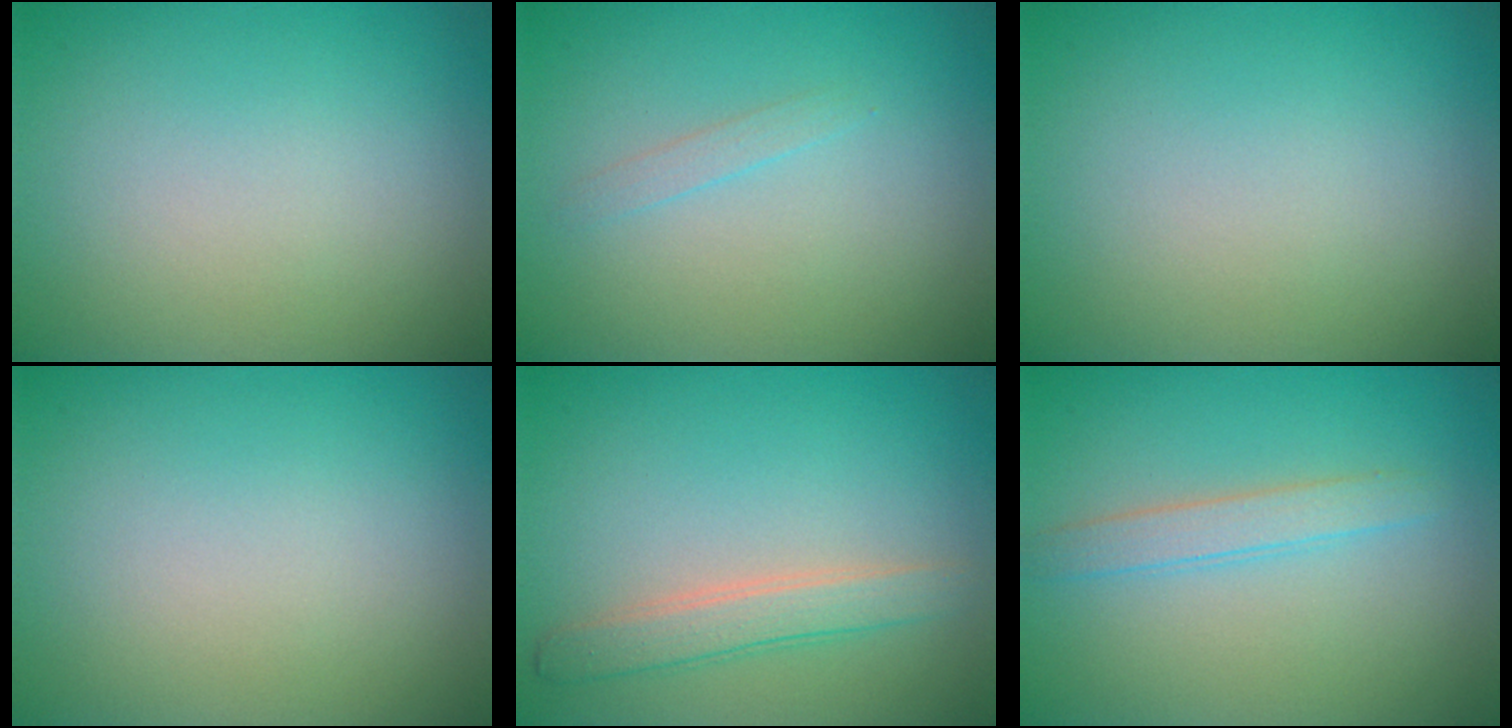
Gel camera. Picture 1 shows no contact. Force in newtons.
{"total": 0.8, "press": 0.8, "slide": 0.1}
{"total": 0.0}
{"total": 0.0}
{"total": 2.5, "press": 2.4, "slide": 0.1}
{"total": 1.9, "press": 1.9, "slide": 0.1}